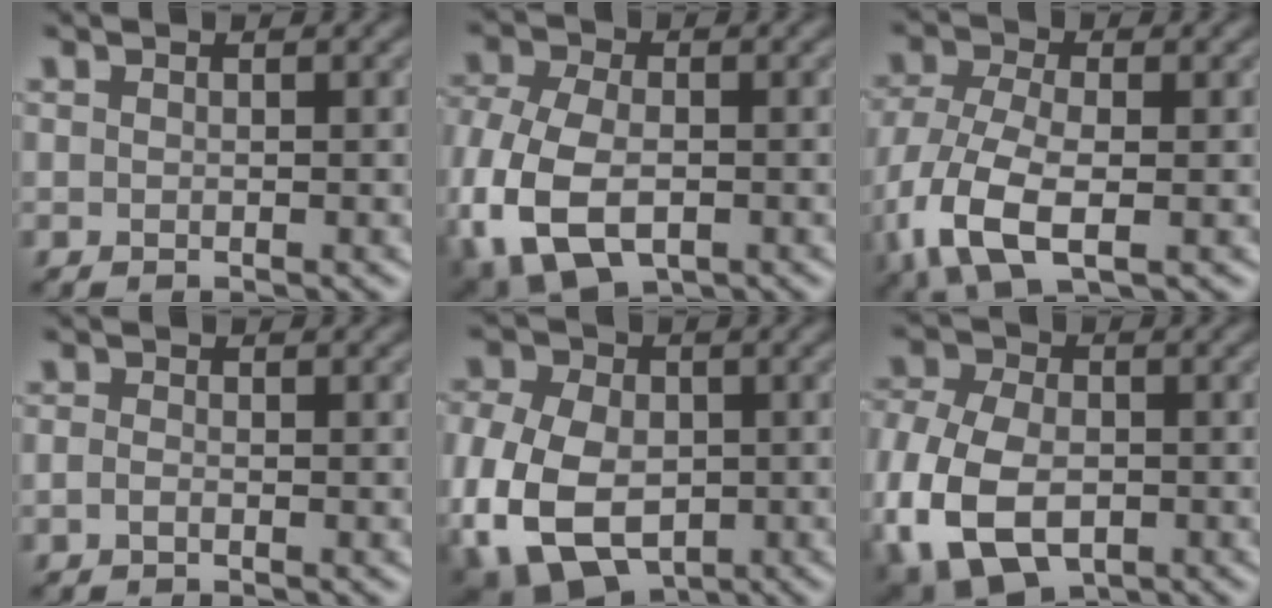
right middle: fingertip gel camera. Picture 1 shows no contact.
{"total": 10.4, "force": [-3.5, 6.5, 7.3], "torque": [-0.179, -0.030, -0.057]}
{"total": 8.0, "force": [-2.5, 4.3, 6.3], "torque": [-0.151, -0.015, -0.055]}
{"total": 0.7, "force": [-0.4, 0.3, 0.5], "torque": [-0.013, -0.002, -0.010]}
{"total": 12.8, "force": [-4.0, 9.1, 8.1], "torque": [-0.149, -0.024, -0.077]}
{"total": 12.2, "force": [-3.9, 8.1, 8.2], "torque": [-0.178, -0.030, -0.061]}